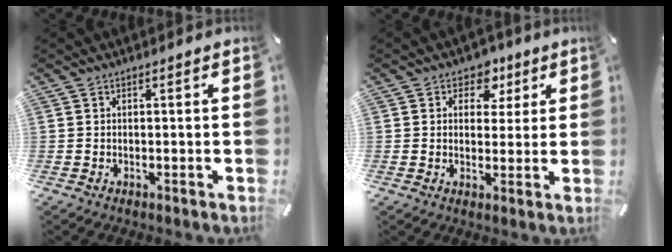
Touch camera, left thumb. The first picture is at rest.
{"total": 6.0, "force": [2.5, 4.9, 2.4], "torque": [-0.015, -0.009, 0.036]}